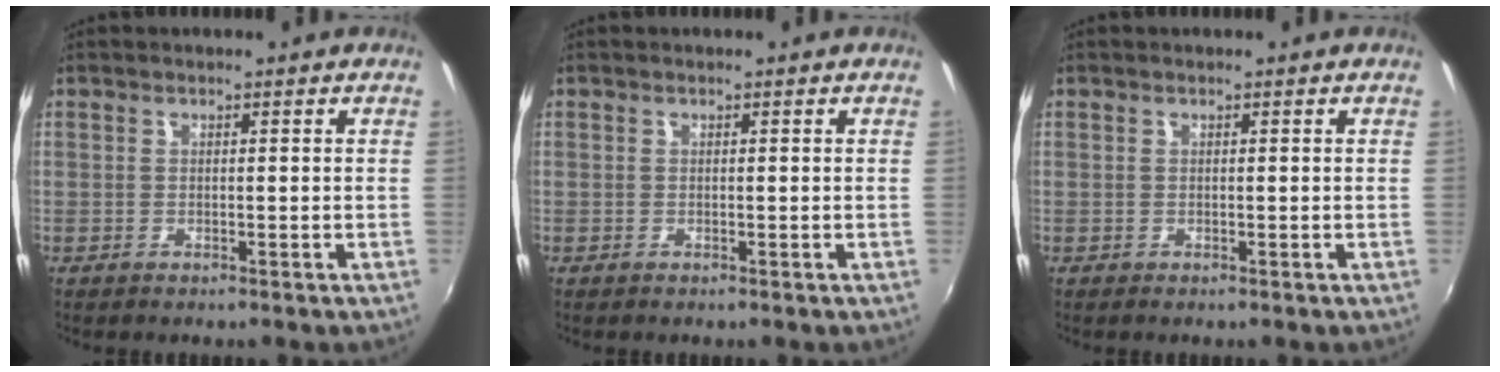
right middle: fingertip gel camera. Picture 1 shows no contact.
{"total": 0.0}
{"total": 0.0}